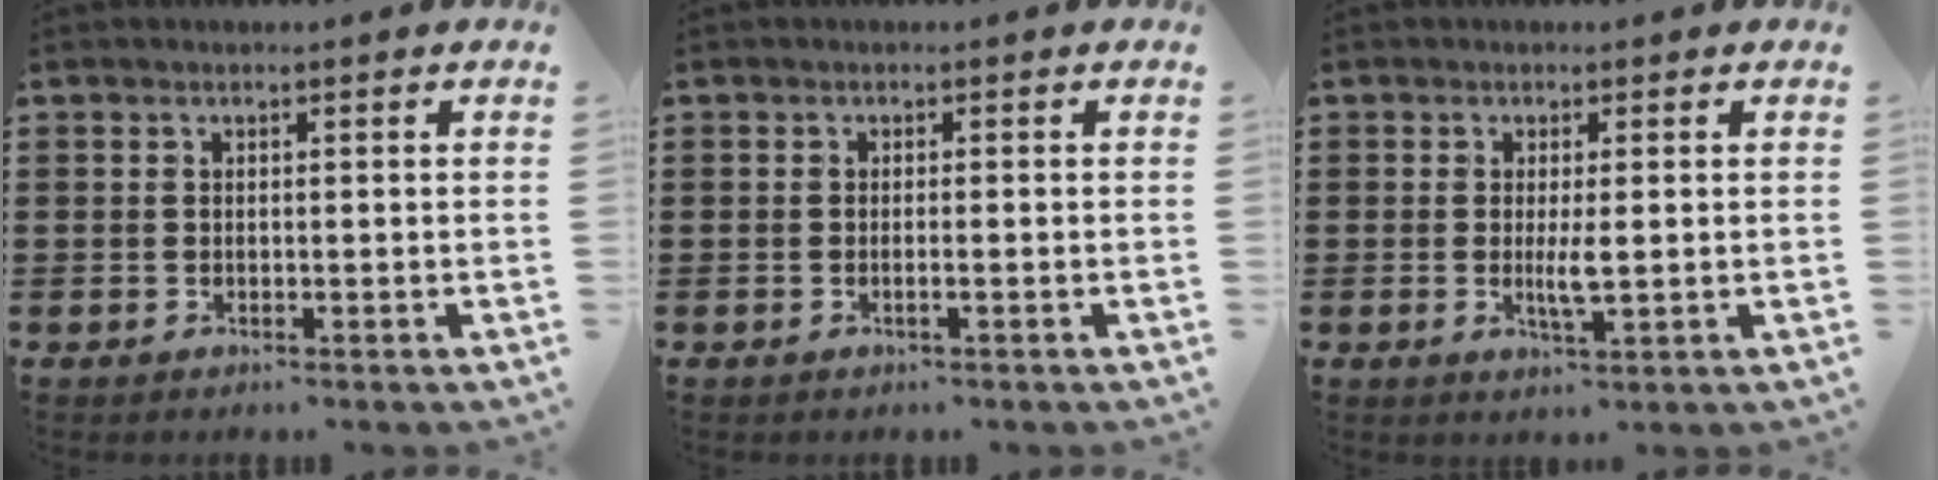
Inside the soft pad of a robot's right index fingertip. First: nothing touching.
{"total": 0.9, "force": [-0.4, -0.1, 0.8], "torque": [-0.014, -0.006, -0.006]}
{"total": 3.2, "force": [-0.2, 0.5, 3.2], "torque": [-0.056, -0.003, -0.004]}